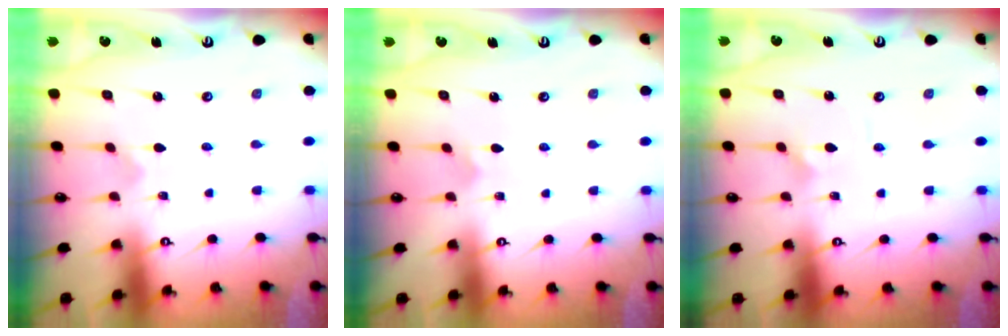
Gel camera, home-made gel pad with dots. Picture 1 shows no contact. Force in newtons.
{"total": 1.9, "press": 1.9, "slide": 0.1}
{"total": 2.7, "press": 2.6, "slide": 0.3}